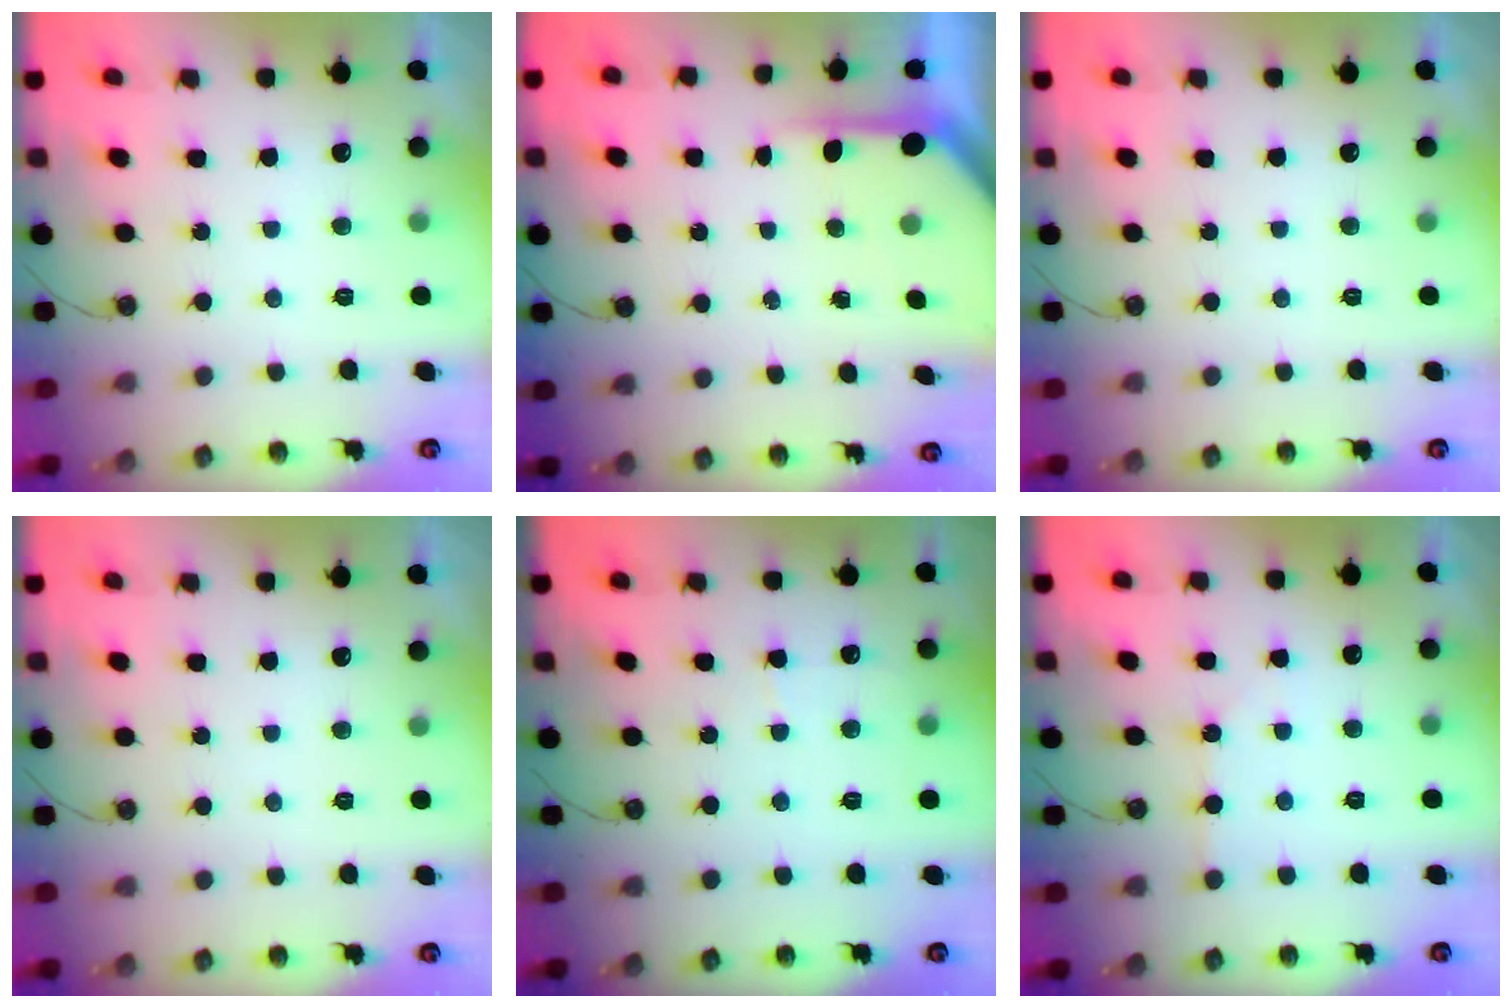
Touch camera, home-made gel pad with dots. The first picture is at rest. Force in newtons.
{"total": 4.1, "press": 4.1, "slide": 0.5}
{"total": 0.0}
{"total": 0.0}
{"total": 3.9, "press": 3.8, "slide": 0.6}
{"total": 2.6, "press": 2.5, "slide": 0.5}